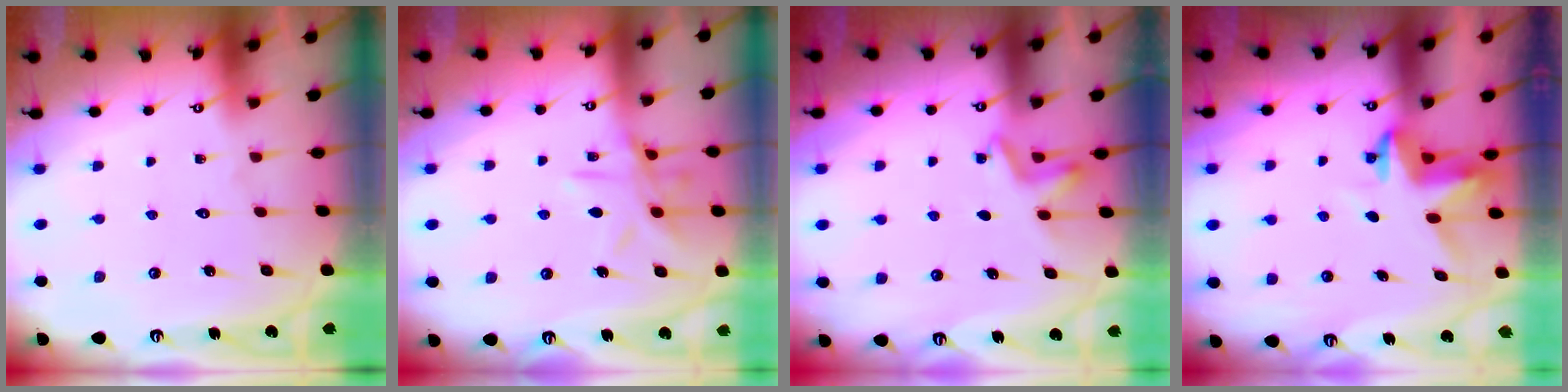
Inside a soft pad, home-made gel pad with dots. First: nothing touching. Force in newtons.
{"total": 10.8, "press": 10.8, "slide": 0.8}
{"total": 2.4, "press": 2.2, "slide": 1.1}
{"total": 3.8, "press": 3.8, "slide": 0.3}